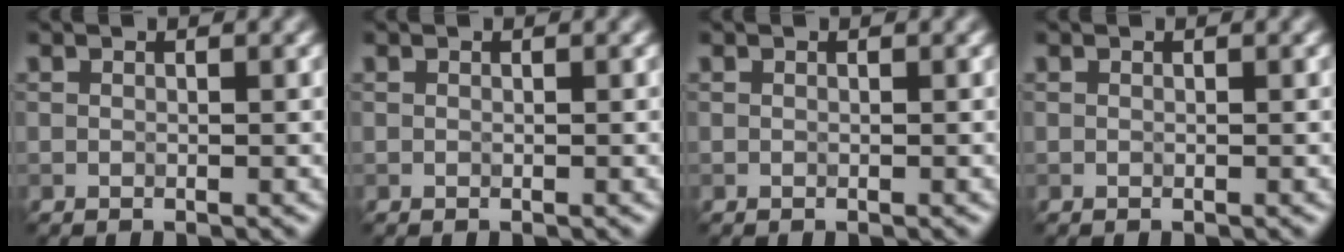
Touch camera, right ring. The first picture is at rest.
{"total": 0.0}
{"total": 0.0}
{"total": 0.0}